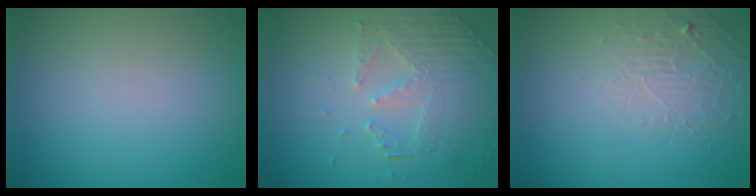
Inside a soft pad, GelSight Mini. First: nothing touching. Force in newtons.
{"total": 5.0, "press": 3.5, "slide": 3.6}
{"total": 1.8, "press": 0.8, "slide": 1.6}